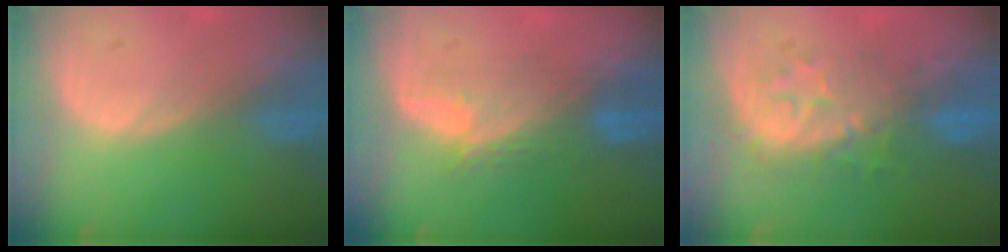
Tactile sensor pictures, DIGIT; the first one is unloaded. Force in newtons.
{"total": 5.4, "press": 5.3, "slide": 1.5}
{"total": 8.4, "press": 8.2, "slide": 1.4}